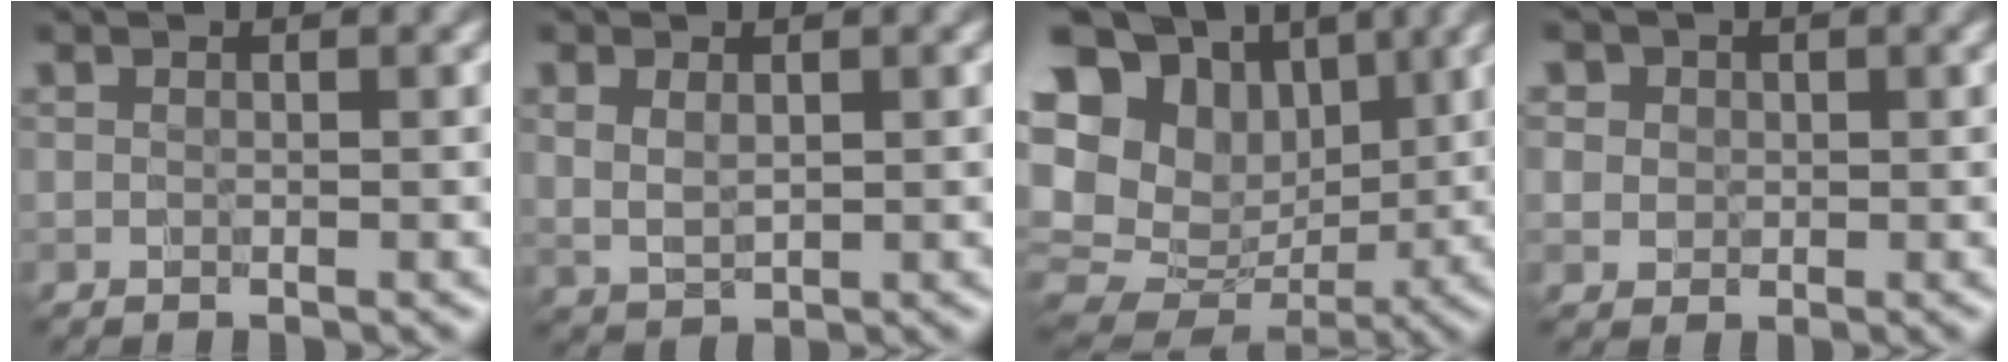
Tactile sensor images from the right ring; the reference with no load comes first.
{"total": 1.6, "force": [0.6, 0.9, 1.2], "torque": [-0.026, -0.005, 0.018]}
{"total": 16.3, "force": [2.9, 13.2, 9.2], "torque": [-0.192, 0.027, 0.055]}
{"total": 2.6, "force": [1.2, 2.2, 0.7], "torque": [-0.009, 0.004, 0.019]}